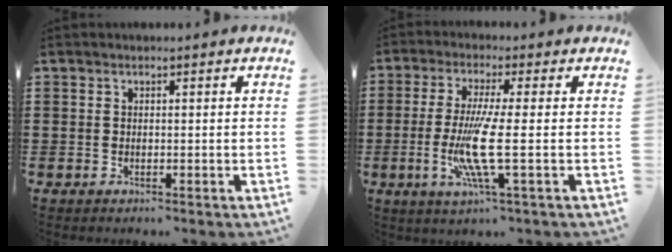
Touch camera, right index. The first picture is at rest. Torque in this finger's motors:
{"motor_torque": [1.19, 0.95, 0.32, 0.11]}